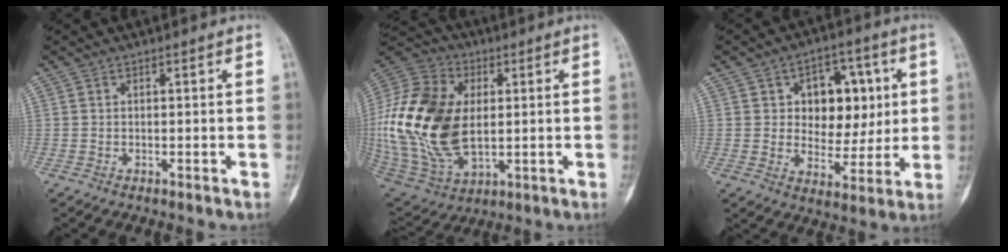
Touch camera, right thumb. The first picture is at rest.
{"total": 25.3, "force": [1.4, 15.8, 19.7], "torque": [-0.411, -0.016, 0.033]}
{"total": 13.5, "force": [2.9, 9.4, 9.3], "torque": [-0.072, -0.002, 0.045]}